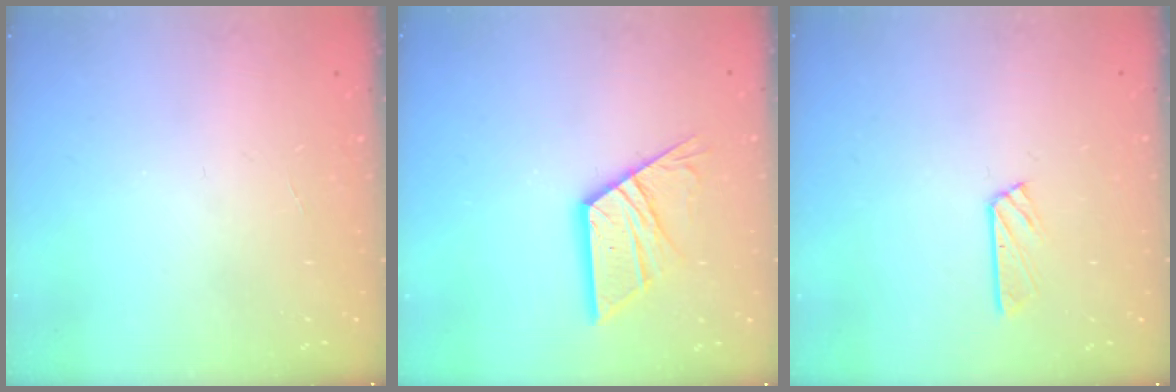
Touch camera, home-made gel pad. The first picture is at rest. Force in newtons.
{"total": 12.8, "press": 12.7, "slide": 1.1}
{"total": 4.6, "press": 4.5, "slide": 0.5}